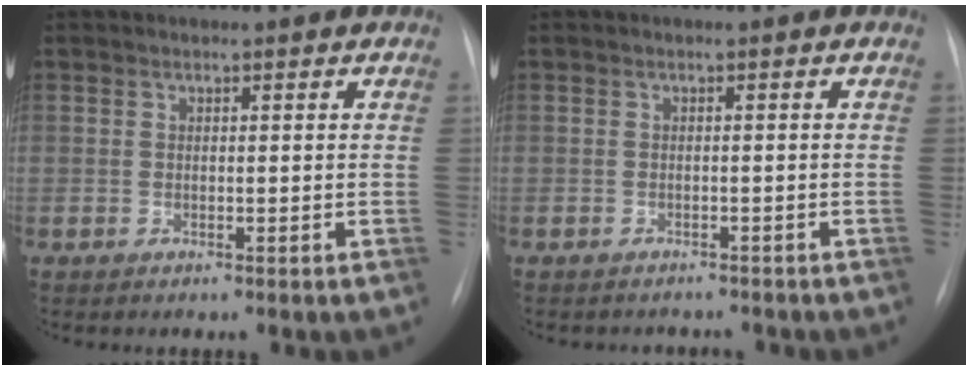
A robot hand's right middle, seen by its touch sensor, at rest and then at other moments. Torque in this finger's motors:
{"motor_torque": [-0.03, -0.03, -0.01, 0.00]}